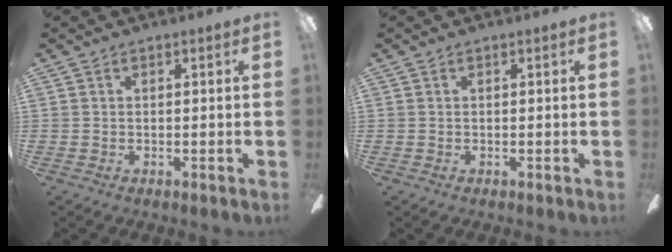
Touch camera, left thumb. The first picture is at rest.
{"total": 0.0}